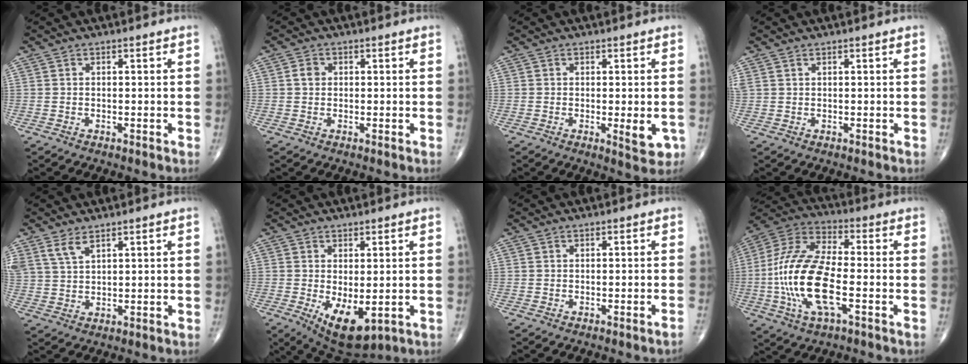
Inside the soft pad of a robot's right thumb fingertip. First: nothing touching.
{"total": 1.8, "force": [0.3, 1.7, 0.7], "torque": [-0.007, 0.005, 0.003]}
{"total": 4.3, "force": [-0.9, 1.7, 3.9], "torque": [-0.043, -0.008, -0.009]}
{"total": 0.9, "force": [0.7, 0.4, 0.5], "torque": [-0.012, 0.013, 0.019]}
{"total": 3.9, "force": [2.8, 1.4, 2.3], "torque": [-0.049, -0.010, 0.065]}
{"total": 8.8, "force": [-1.9, 4.4, 7.4], "torque": [-0.109, -0.016, -0.011]}
{"total": 0.9, "force": [-0.7, -0.1, 0.4], "torque": [-0.014, 0.014, -0.007]}
{"total": 18.3, "force": [-3.8, 7.7, 16.2], "torque": [-0.344, 0.023, -0.073]}